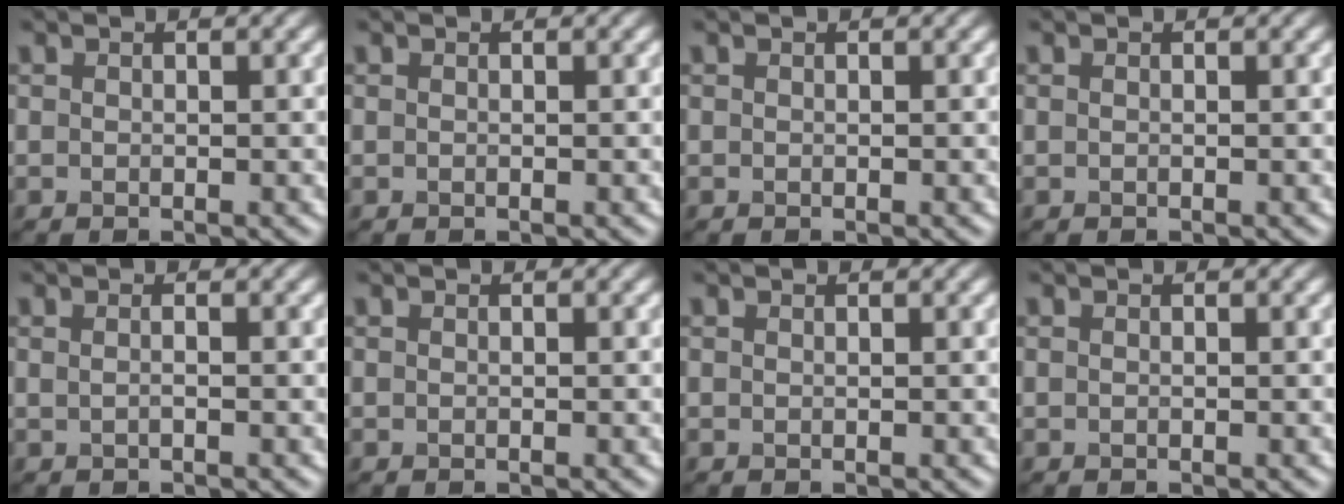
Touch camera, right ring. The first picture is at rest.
{"total": 0.0}
{"total": 0.0}
{"total": 0.0}
{"total": 0.6, "force": [0.1, 0.1, 0.6], "torque": [-0.014, -0.004, -0.003]}
{"total": 0.0}
{"total": 0.0}
{"total": 0.0}